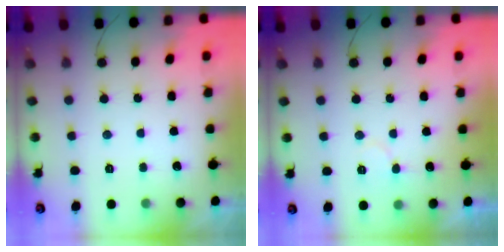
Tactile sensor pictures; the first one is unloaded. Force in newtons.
{"total": 5.5, "press": 5.5, "slide": 0.4}